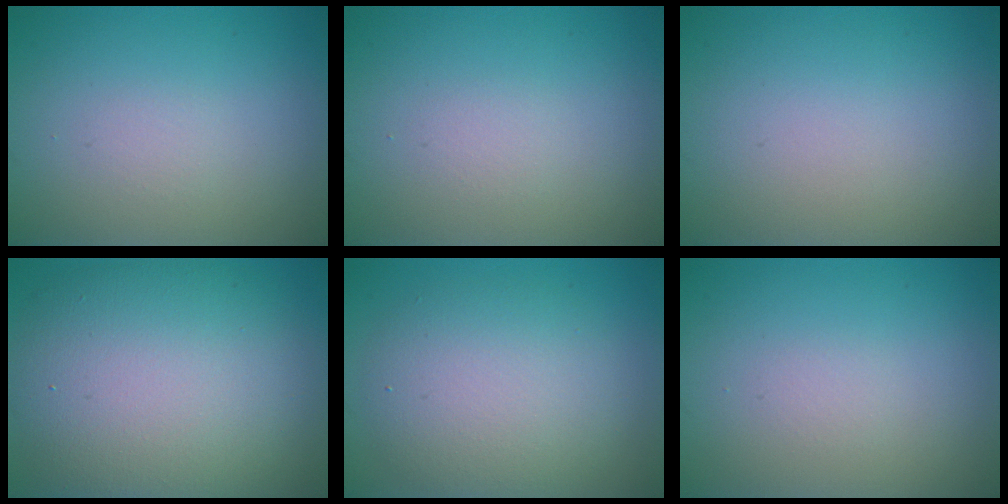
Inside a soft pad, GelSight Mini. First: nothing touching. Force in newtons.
{"total": 0.8, "press": 0.8, "slide": 0.1}
{"total": 0.0}
{"total": 11.8, "press": 11.7, "slide": 1.0}
{"total": 5.6, "press": 5.6, "slide": 0.2}
{"total": 0.6, "press": 0.6, "slide": 0.0}